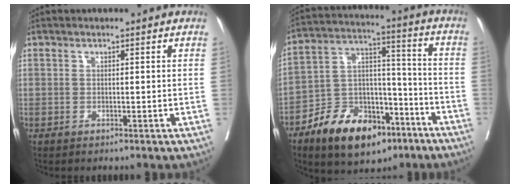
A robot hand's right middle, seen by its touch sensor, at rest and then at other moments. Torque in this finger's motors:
{"motor_torque": [0.99, -1.14, 0.20, 0.13]}